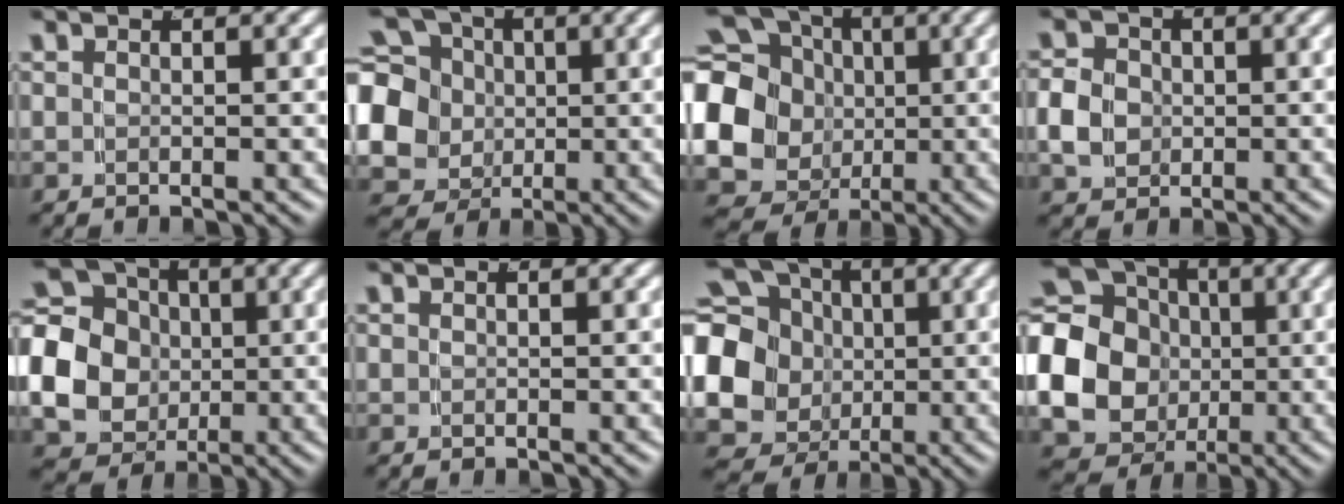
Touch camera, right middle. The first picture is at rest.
{"total": 11.5, "force": [-0.5, 10.1, 5.4], "torque": [-0.117, -0.031, -0.013]}
{"total": 18.0, "force": [0.0, 15.9, 8.6], "torque": [-0.178, -0.030, -0.016]}
{"total": 4.3, "force": [-0.3, 3.7, 2.2], "torque": [-0.044, -0.005, -0.003]}
{"total": 16.1, "force": [-0.3, 14.5, 7.0], "torque": [-0.171, -0.041, -0.014]}
{"total": 0.0}
{"total": 16.0, "force": [-0.3, 14.1, 7.6], "torque": [-0.160, -0.036, -0.014]}
{"total": 20.0, "force": [0.2, 17.9, 9.0], "torque": [-0.215, -0.043, -0.009]}